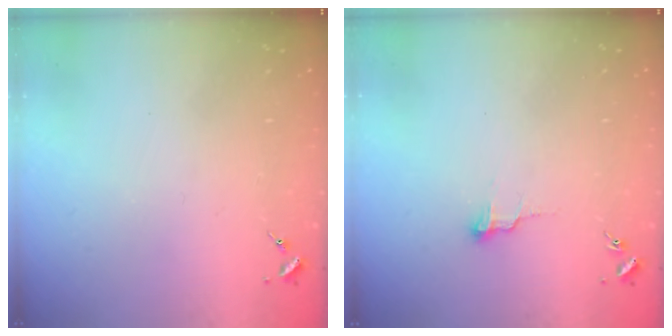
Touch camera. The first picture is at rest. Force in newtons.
{"total": 5.9, "press": 5.9, "slide": 0.4}